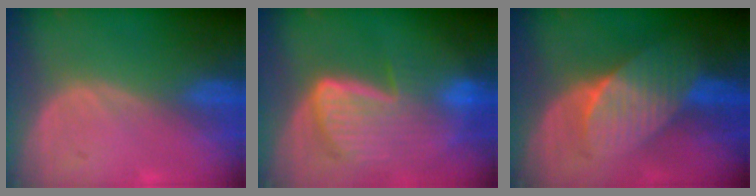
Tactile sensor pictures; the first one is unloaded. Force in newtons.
{"total": 9.3, "press": 8.1, "slide": 4.6}
{"total": 7.4, "press": 6.6, "slide": 3.3}